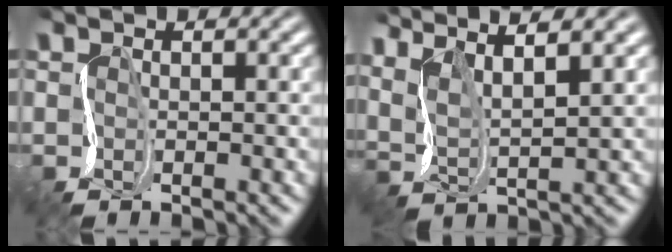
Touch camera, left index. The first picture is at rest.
{"total": 5.3, "force": [4.5, 0.3, 2.7], "torque": [-0.064, 0.020, 0.072]}